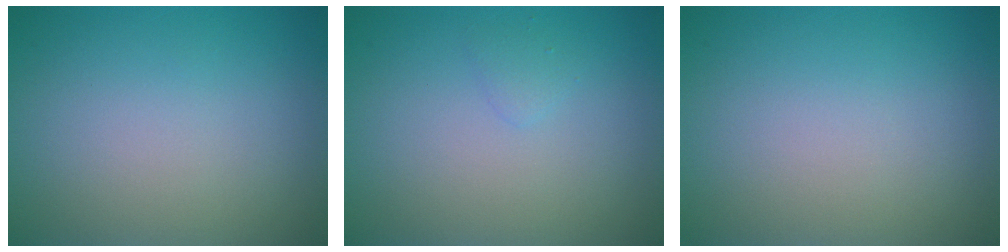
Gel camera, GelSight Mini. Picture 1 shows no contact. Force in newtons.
{"total": 0.7, "press": 0.7, "slide": 0.1}
{"total": 0.0}